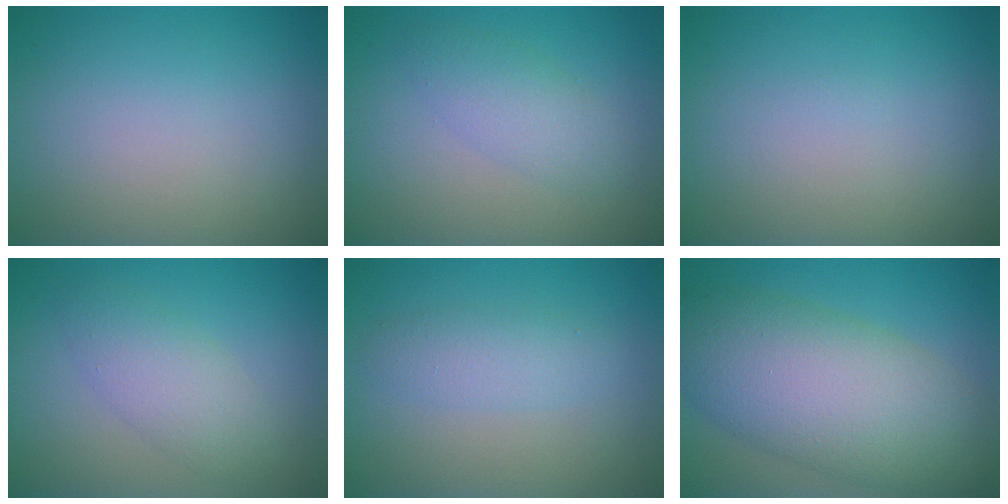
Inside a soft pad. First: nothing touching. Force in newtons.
{"total": 2.6, "press": 2.6, "slide": 0.1}
{"total": 0.0}
{"total": 3.2, "press": 3.2, "slide": 0.1}
{"total": 2.3, "press": 2.3, "slide": 0.1}
{"total": 10.4, "press": 10.4, "slide": 0.3}